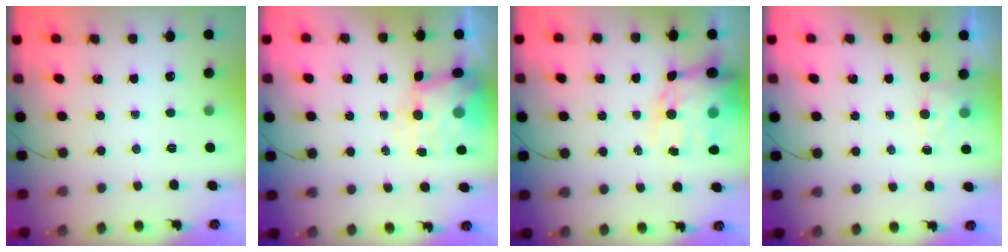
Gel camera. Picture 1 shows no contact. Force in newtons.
{"total": 6.6, "press": 6.4, "slide": 1.8}
{"total": 15.1, "press": 14.7, "slide": 3.3}
{"total": 4.4, "press": 4.2, "slide": 1.2}